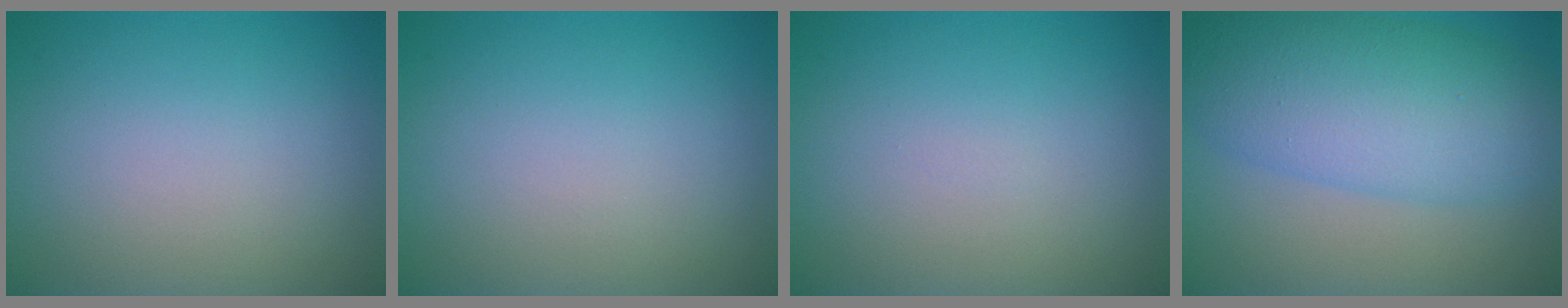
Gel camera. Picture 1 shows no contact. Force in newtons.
{"total": 0.0}
{"total": 0.0}
{"total": 8.9, "press": 8.9, "slide": 0.0}